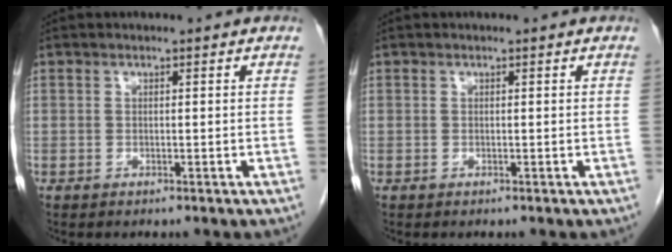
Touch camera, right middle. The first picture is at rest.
{"total": 0.0}